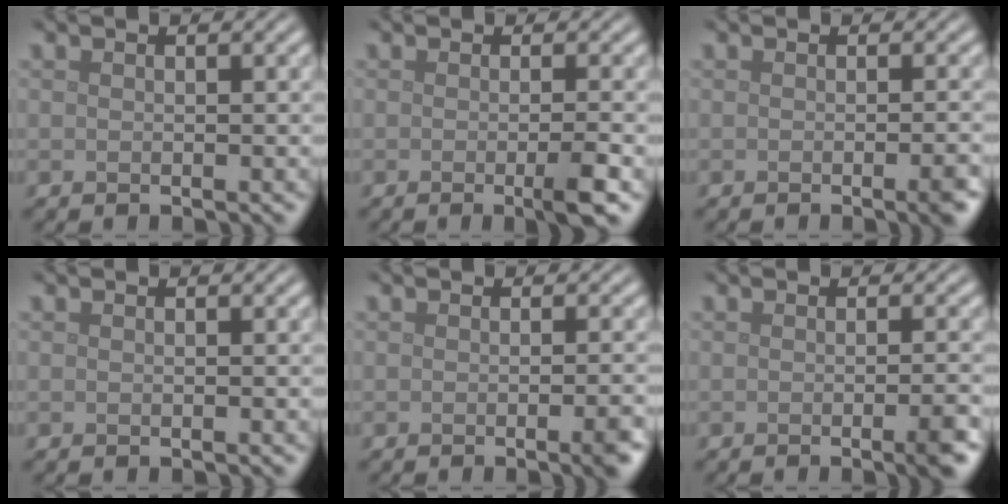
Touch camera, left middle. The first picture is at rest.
{"total": 2.6, "force": [-0.7, 0.4, 2.5], "torque": [-0.035, -0.005, -0.014]}
{"total": 2.6, "force": [-0.8, 0.7, 2.3], "torque": [-0.021, 0.000, -0.015]}
{"total": 0.0}
{"total": 3.0, "force": [-1.0, 0.8, 2.7], "torque": [-0.025, -0.002, -0.016]}
{"total": 2.9, "force": [-1.0, 0.7, 2.7], "torque": [-0.029, -0.002, -0.019]}